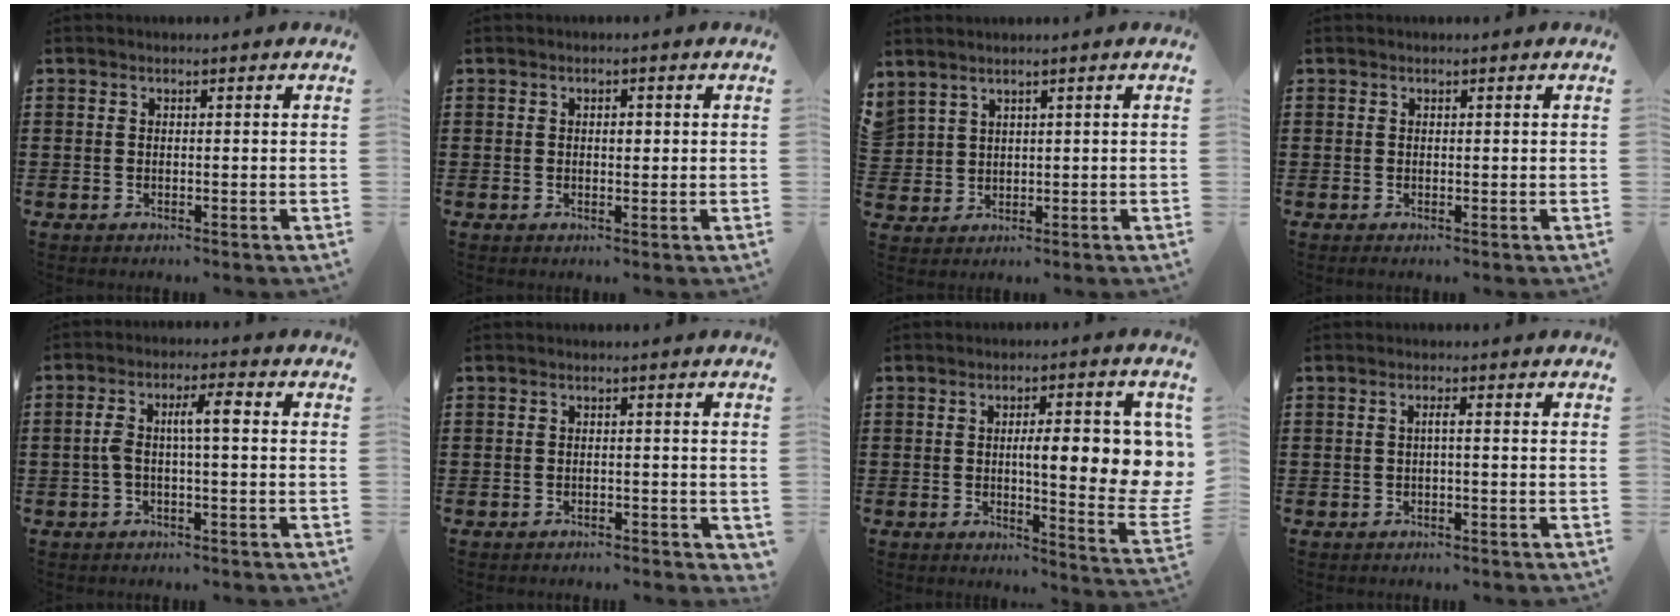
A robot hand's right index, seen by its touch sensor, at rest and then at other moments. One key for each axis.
{"total": 1.2, "fx": 0.2, "fy": 0.6, "fz": 1.1, "tx": -0.021, "ty": 0.004, "tz": 0.001}
{"total": 1.9, "fx": 1.7, "fy": 1.0, "fz": 0.0, "tx": -0.008, "ty": 0.005, "tz": 0.034}
{"total": 0.0}
{"total": 5.0, "fx": -0.1, "fy": 1.0, "fz": 4.9, "tx": -0.098, "ty": 0.005, "tz": -0.008}
{"total": 0.7, "fx": -0.6, "fy": 0.3, "fz": 0.1, "tx": -0.005, "ty": -0.001, "tz": -0.014}
{"total": 10.9, "fx": 1.4, "fy": 2.7, "fz": 10.4, "tx": -0.147, "ty": -0.011, "tz": 0.019}
{"total": 1.2, "fx": -0.3, "fy": -0.2, "fz": 1.2, "tx": -0.022, "ty": -0.001, "tz": -0.008}